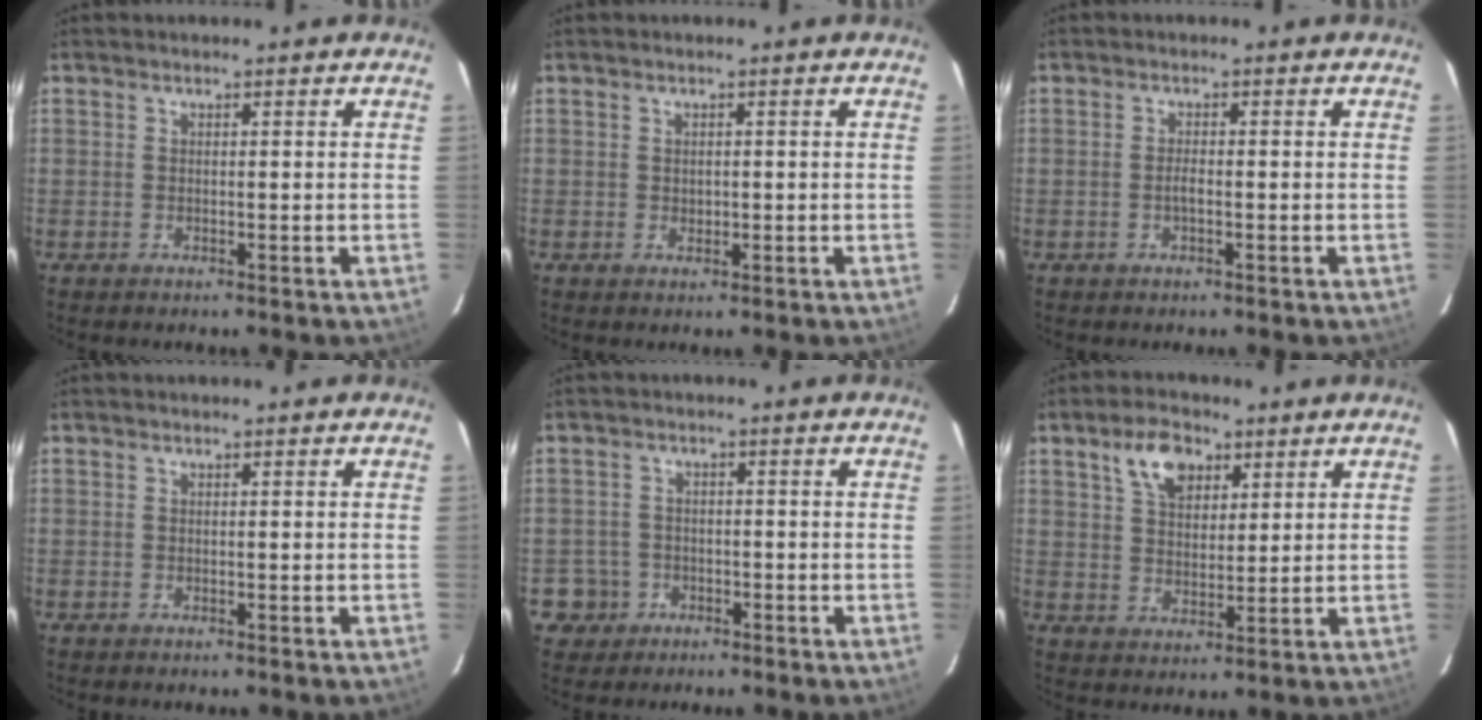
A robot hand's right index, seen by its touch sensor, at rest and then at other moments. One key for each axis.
{"total": 1.1, "fx": 0.0, "fy": 1.0, "fz": 0.4, "tx": -0.003, "ty": 0.001, "tz": 0.002}
{"total": 1.4, "fx": -0.5, "fy": 0.4, "fz": 1.2, "tx": -0.023, "ty": 0.000, "tz": -0.011}
{"total": 0.0}
{"total": 4.9, "fx": -1.9, "fy": 4.5, "fz": 0.0, "tx": -0.011, "ty": 0.024, "tz": -0.031}
{"total": 8.0, "fx": 4.3, "fy": 4.6, "fz": 5.0, "tx": -0.088, "ty": 0.016, "tz": 0.078}